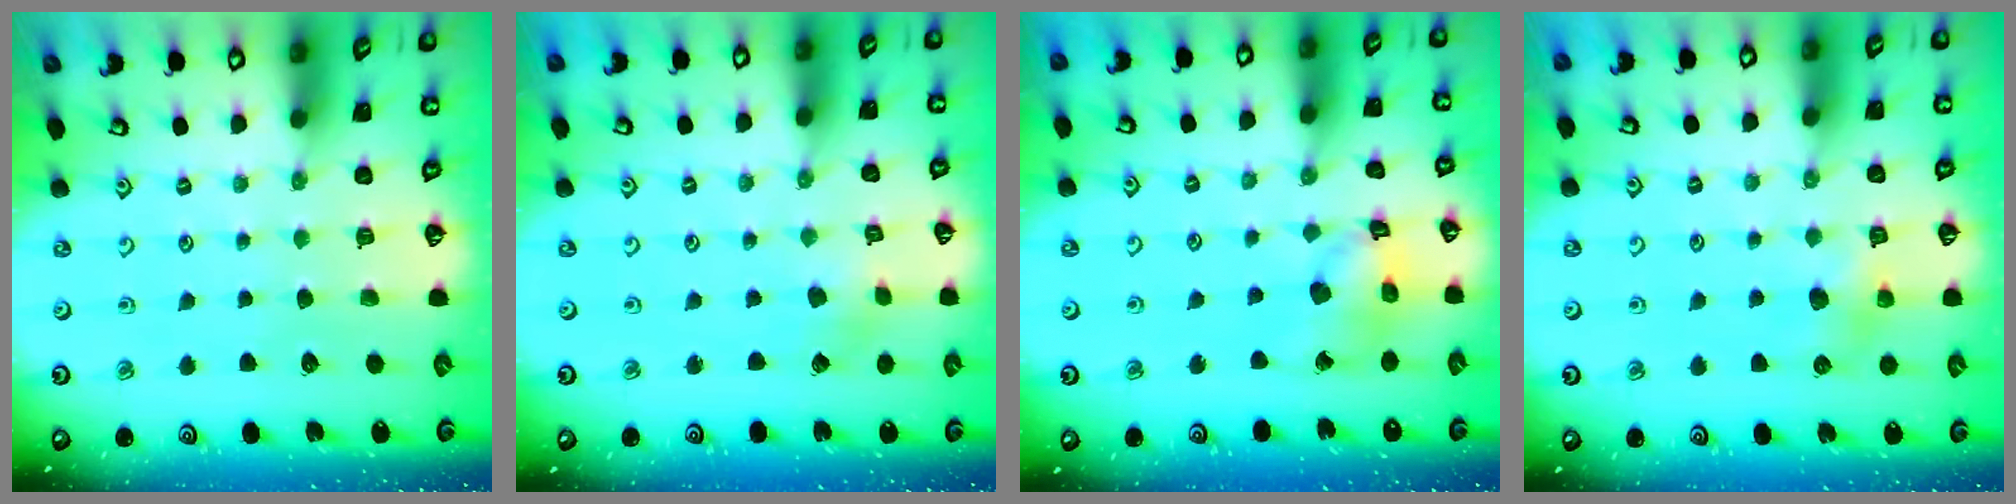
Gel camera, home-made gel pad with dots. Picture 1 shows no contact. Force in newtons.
{"total": 1.7, "press": 1.7, "slide": 0.2}
{"total": 12.8, "press": 12.8, "slide": 1.4}
{"total": 7.6, "press": 7.6, "slide": 0.6}